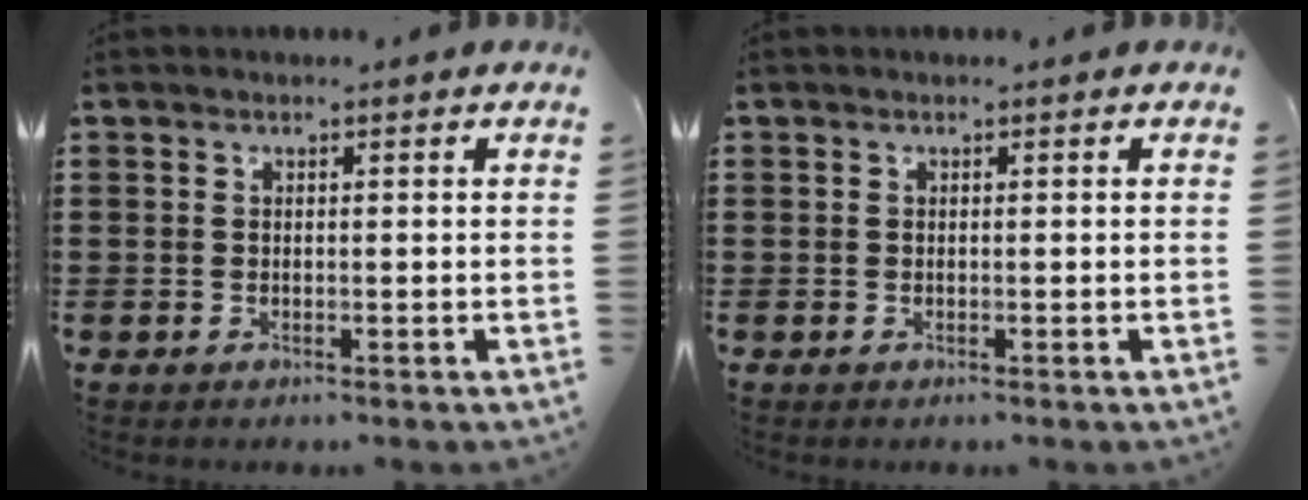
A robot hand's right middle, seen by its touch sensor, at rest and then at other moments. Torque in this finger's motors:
{"motor_torque": [-0.15, 0.04, -0.02, 0.00]}